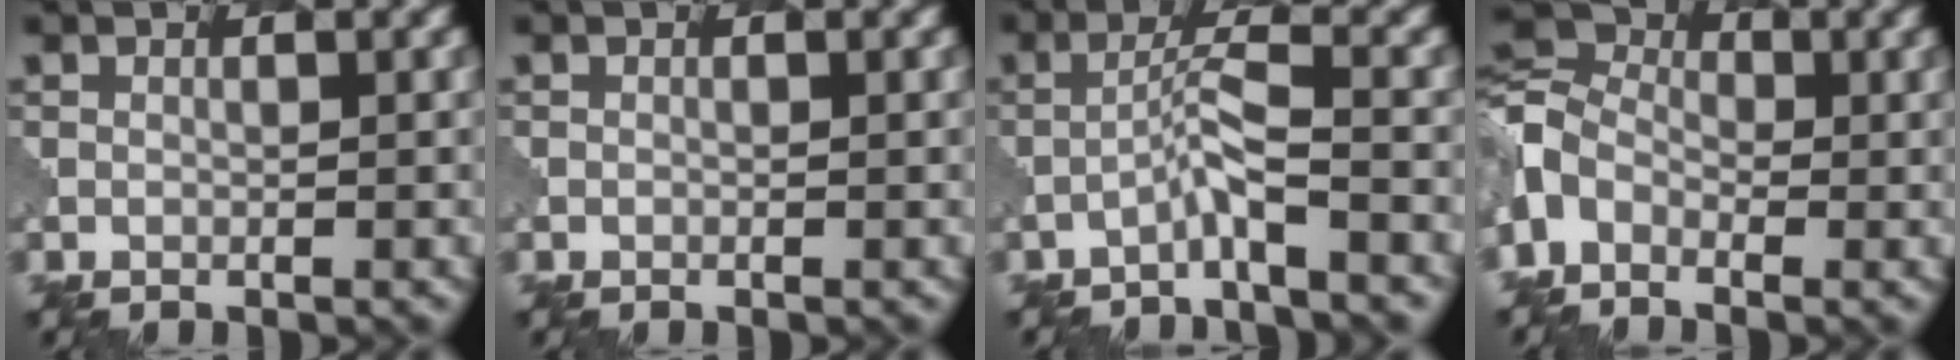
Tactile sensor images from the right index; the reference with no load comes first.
{"total": 0.0}
{"total": 2.4, "force": [-1.5, -0.2, 1.8], "torque": [-0.038, 0.013, -0.036]}
{"total": 5.5, "force": [-1.4, 4.0, 3.5], "torque": [-0.073, 0.006, -0.046]}